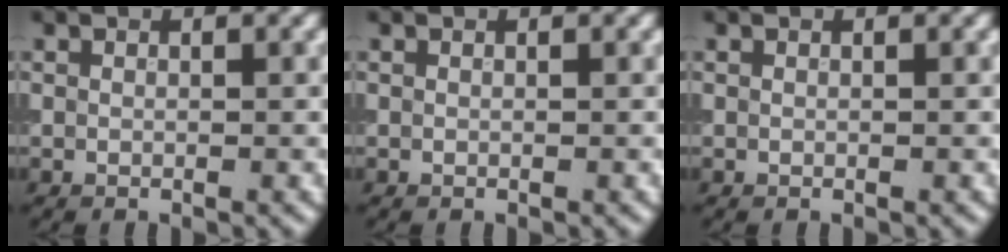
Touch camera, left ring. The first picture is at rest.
{"total": 0.0}
{"total": 0.0}